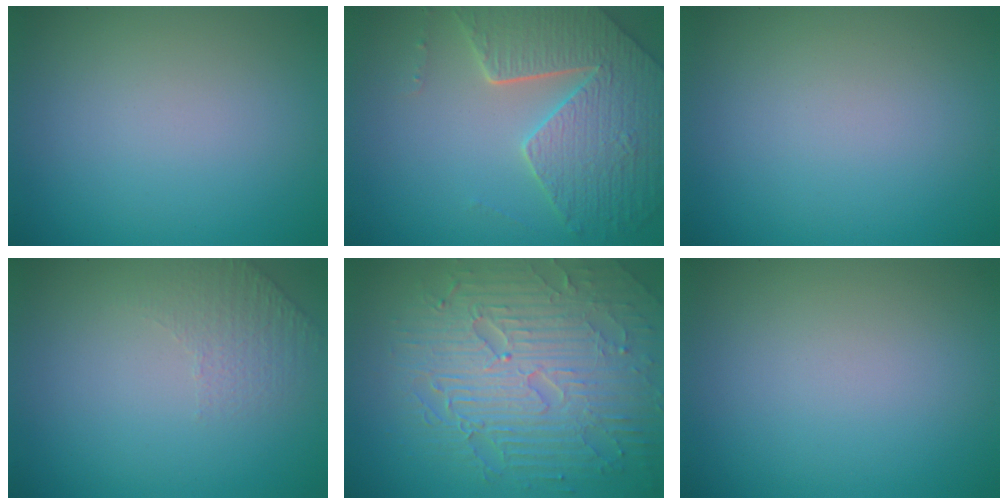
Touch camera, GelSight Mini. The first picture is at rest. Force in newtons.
{"total": 6.9, "press": 5.3, "slide": 4.4}
{"total": 0.0}
{"total": 1.3, "press": 0.8, "slide": 1.1}
{"total": 9.5, "press": 6.4, "slide": 7.0}
{"total": 0.0}